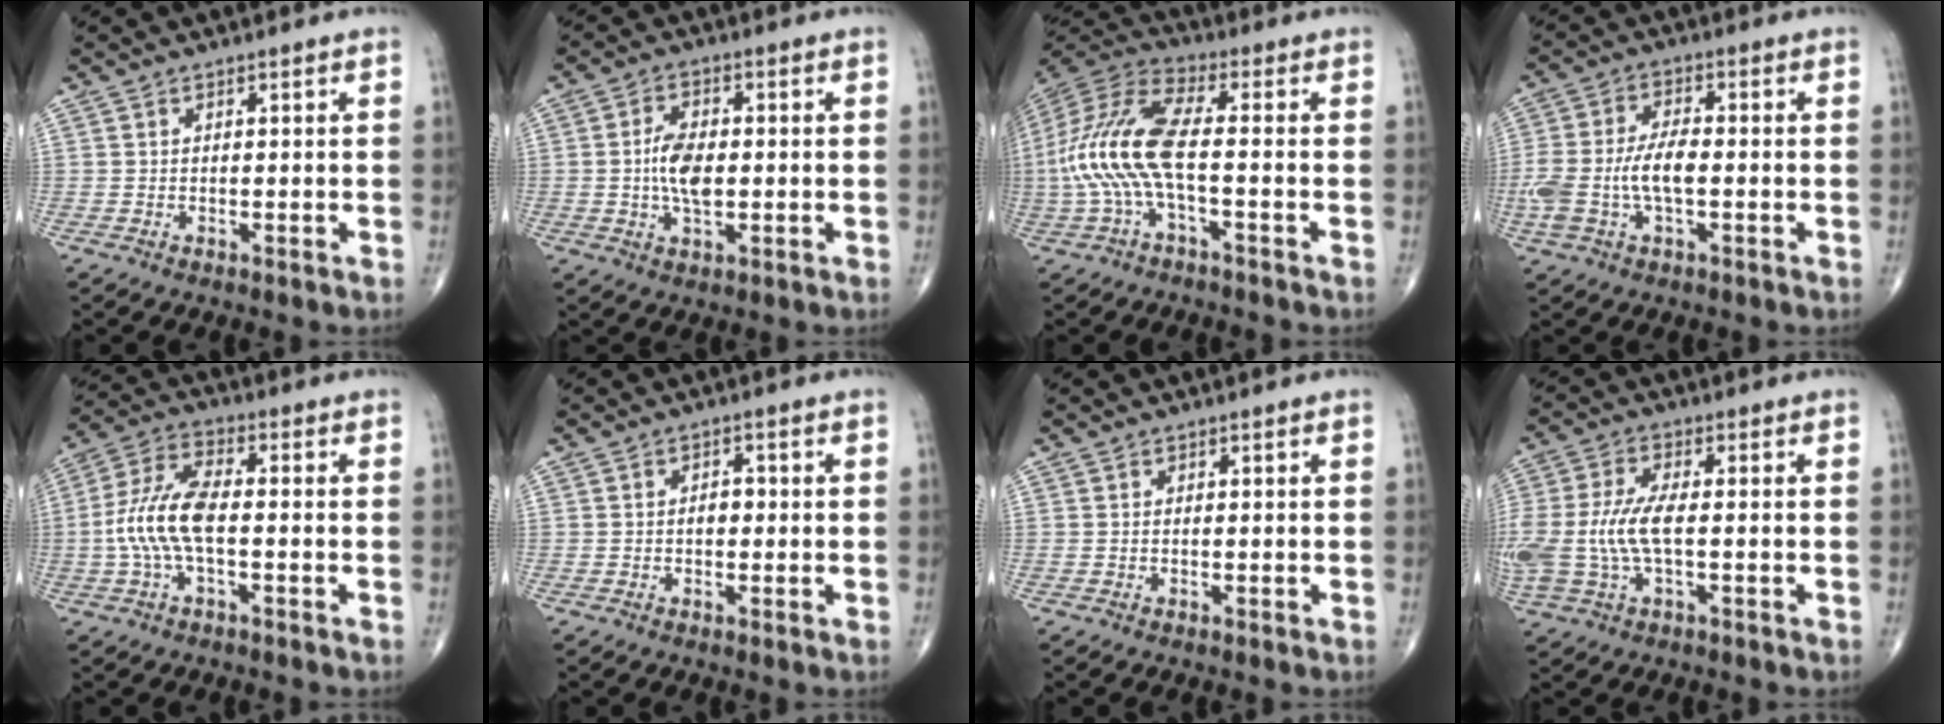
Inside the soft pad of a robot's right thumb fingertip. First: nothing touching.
{"total": 7.2, "force": [-0.3, 3.7, 6.1], "torque": [-0.116, 0.002, -0.009]}
{"total": 15.2, "force": [-2.0, 5.0, 14.2], "torque": [-0.331, 0.038, -0.044]}
{"total": 9.4, "force": [-1.4, 4.2, 8.3], "torque": [-0.193, 0.021, -0.025]}
{"total": 10.6, "force": [-1.4, 4.4, 9.5], "torque": [-0.217, 0.032, -0.031]}
{"total": 2.2, "force": [-0.2, 1.4, 1.7], "torque": [-0.018, 0.006, -0.007]}
{"total": 0.0}
{"total": 10.9, "force": [-0.9, 4.5, 9.9], "torque": [-0.251, 0.010, -0.015]}